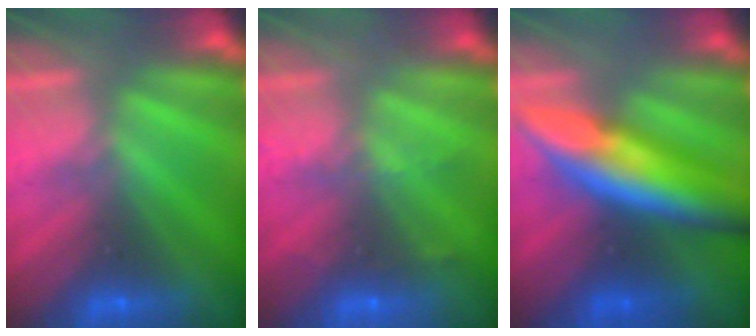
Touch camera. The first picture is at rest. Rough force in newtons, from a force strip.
{"total": 2.3}
{"total": 8.6}